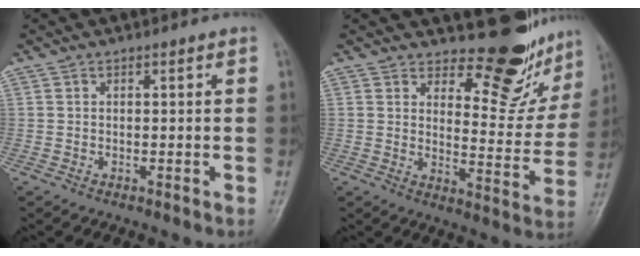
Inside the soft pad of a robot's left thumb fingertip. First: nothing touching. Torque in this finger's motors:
{"motor_torque": [-0.09, -0.10, 0.23, 0.15, -0.02]}